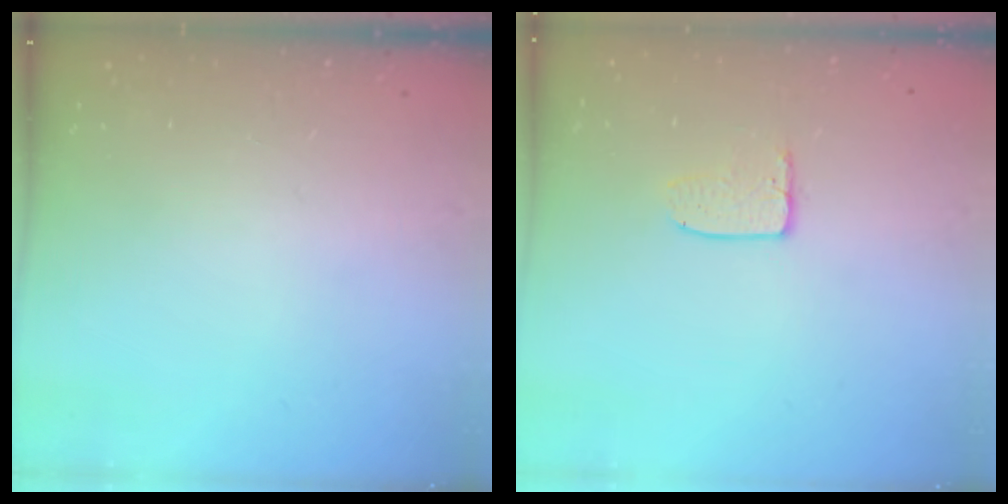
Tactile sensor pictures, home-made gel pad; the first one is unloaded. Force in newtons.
{"total": 5.8, "press": 5.8, "slide": 0.4}